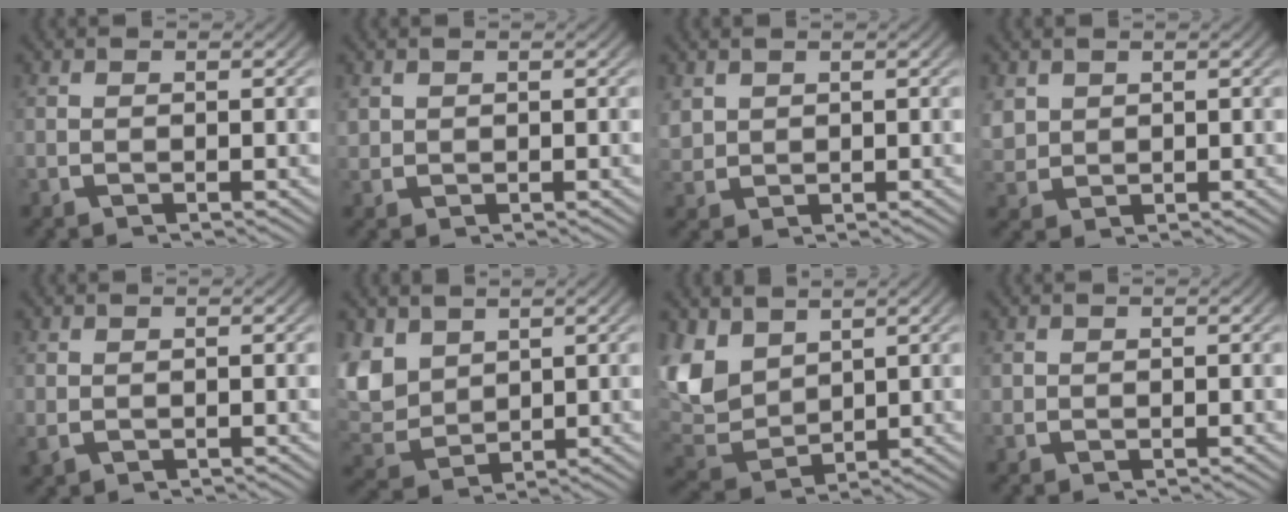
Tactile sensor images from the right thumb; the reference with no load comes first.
{"total": 1.3, "force": [0.6, 1.1, 0.4], "torque": [-0.015, -0.004, 0.018]}
{"total": 2.1, "force": [0.9, 1.7, 0.8], "torque": [-0.025, -0.005, 0.029]}
{"total": 2.9, "force": [0.8, 2.5, 1.2], "torque": [-0.040, -0.012, 0.032]}
{"total": 0.6, "force": [0.0, 0.5, 0.3], "torque": [-0.012, -0.004, 0.008]}
{"total": 6.7, "force": [0.8, 5.3, 4.1], "torque": [-0.129, -0.030, 0.038]}
{"total": 7.5, "force": [0.8, 5.7, 4.9], "torque": [-0.151, -0.030, 0.036]}
{"total": 0.8, "force": [0.4, 0.7, 0.2], "torque": [-0.006, -0.003, 0.010]}